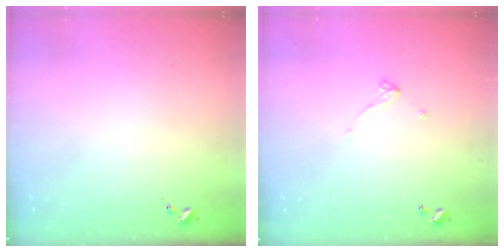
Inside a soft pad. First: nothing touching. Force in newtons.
{"total": 4.9, "press": 4.9, "slide": 0.2}